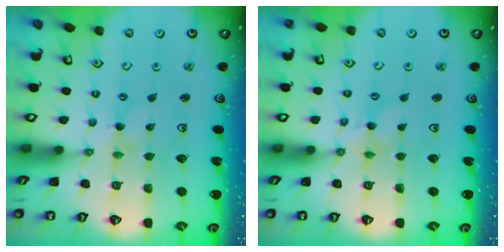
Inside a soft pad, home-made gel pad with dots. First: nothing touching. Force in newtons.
{"total": 2.5, "press": 2.5, "slide": 0.3}